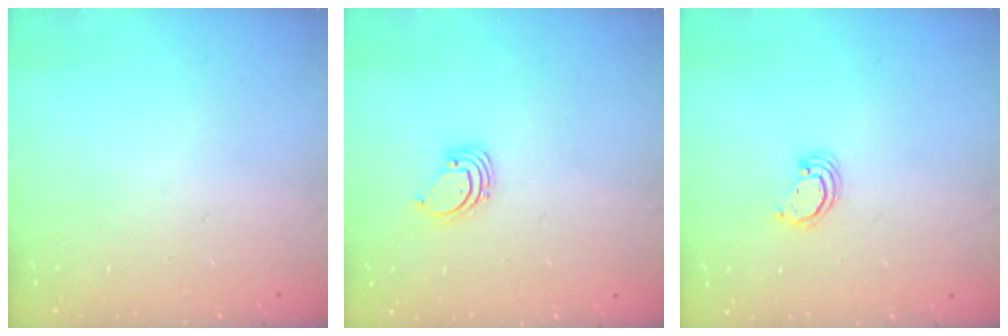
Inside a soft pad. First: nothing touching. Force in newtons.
{"total": 1.4, "press": 1.4, "slide": 0.1}
{"total": 2.3, "press": 2.3, "slide": 0.3}